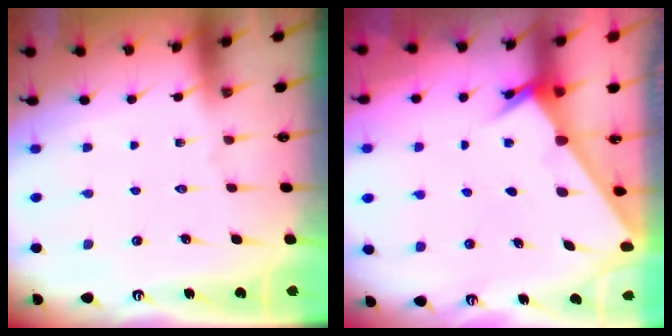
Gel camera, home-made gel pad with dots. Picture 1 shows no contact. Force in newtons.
{"total": 2.5, "press": 2.5, "slide": 0.2}